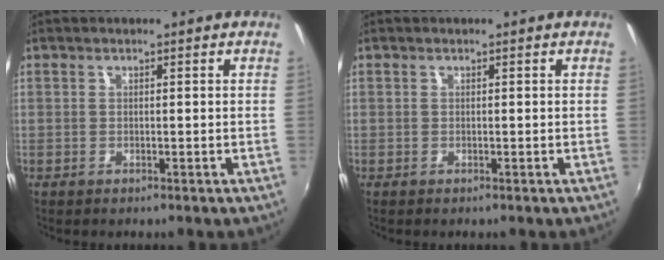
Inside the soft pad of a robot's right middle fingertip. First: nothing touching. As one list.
[{"total": 0.0}]